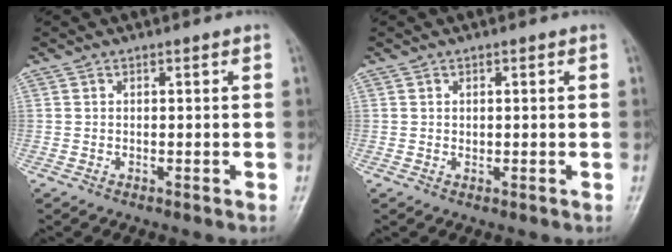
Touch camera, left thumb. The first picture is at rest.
{"total": 0.7, "force": [0.2, 0.6, 0.3], "torque": [-0.002, 0.000, 0.003]}